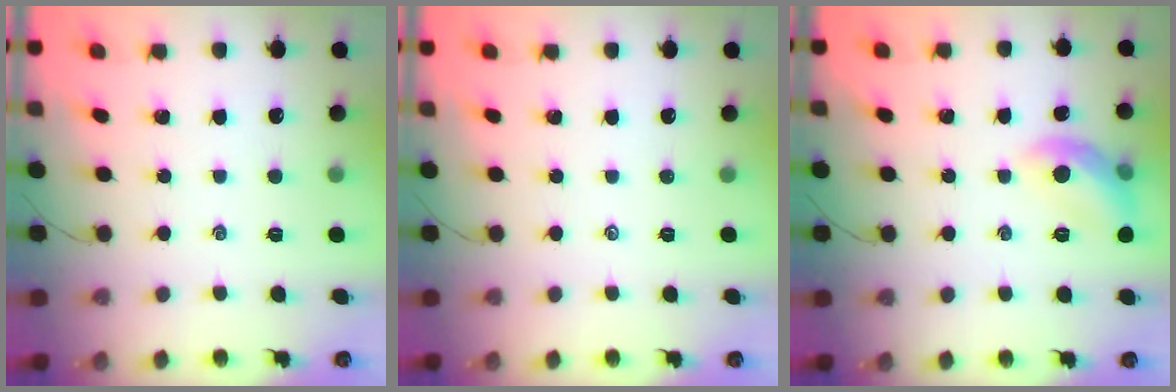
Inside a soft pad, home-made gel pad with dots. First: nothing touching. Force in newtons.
{"total": 0.0}
{"total": 9.5, "press": 9.4, "slide": 1.1}